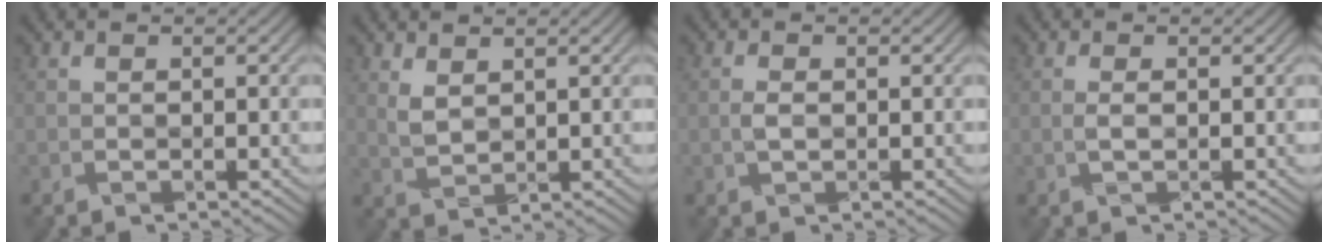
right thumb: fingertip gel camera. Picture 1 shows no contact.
{"total": 2.0, "force": [1.6, 0.7, 0.8], "torque": [-0.029, -0.005, 0.042]}
{"total": 0.7, "force": [-0.2, 0.4, 0.6], "torque": [-0.015, -0.001, -0.003]}
{"total": 0.7, "force": [-0.2, 0.1, 0.7], "torque": [-0.017, -0.001, -0.004]}